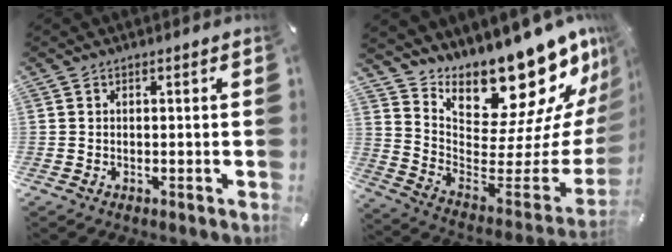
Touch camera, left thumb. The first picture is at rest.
{"total": 19.7, "force": [17.3, 6.1, 7.2], "torque": [-0.078, -0.171, 0.284]}